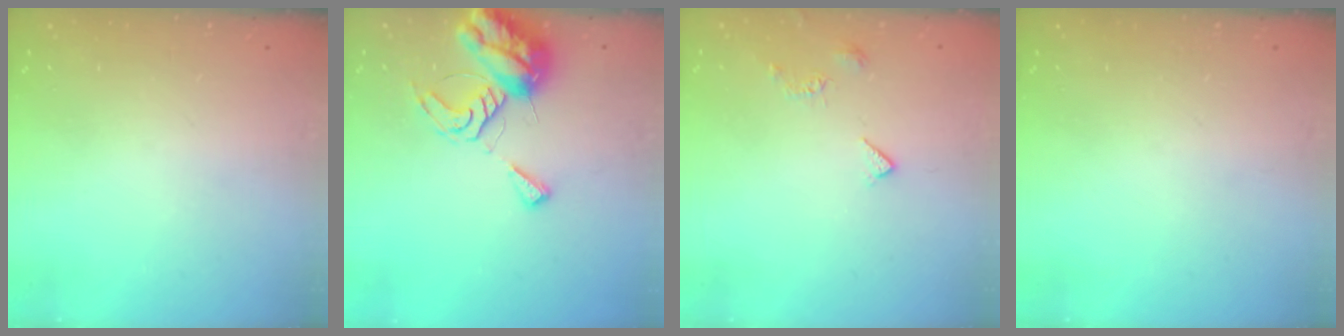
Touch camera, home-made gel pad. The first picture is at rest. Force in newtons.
{"total": 10.5, "press": 10.5, "slide": 1.0}
{"total": 4.2, "press": 4.1, "slide": 0.8}
{"total": 0.0}